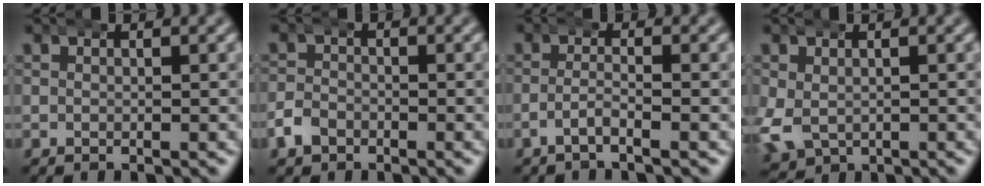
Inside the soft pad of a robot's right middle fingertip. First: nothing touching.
{"total": 2.1, "force": [-1.2, 1.6, 0.6], "torque": [-0.016, 0.005, -0.029]}
{"total": 2.0, "force": [-1.6, -0.1, 1.3], "torque": [-0.031, -0.001, -0.029]}
{"total": 3.7, "force": [-0.4, 3.2, 1.7], "torque": [-0.054, -0.024, 0.008]}